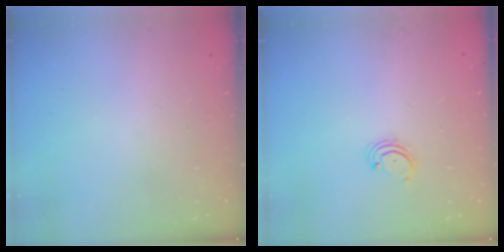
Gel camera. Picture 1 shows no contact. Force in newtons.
{"total": 1.7, "press": 1.6, "slide": 0.2}